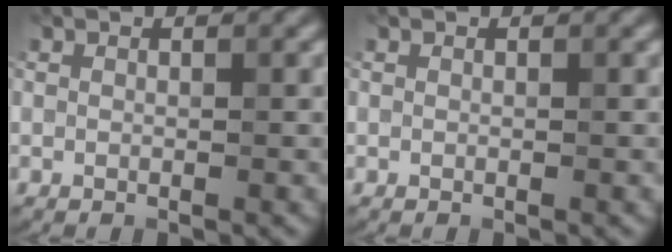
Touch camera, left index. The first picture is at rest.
{"total": 0.0}